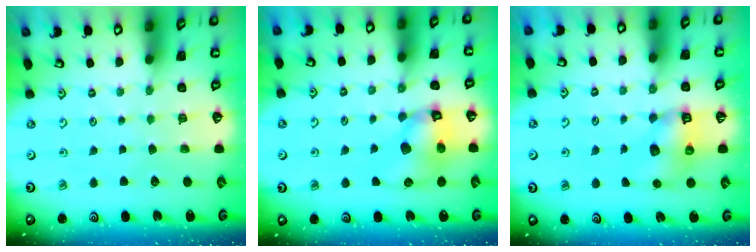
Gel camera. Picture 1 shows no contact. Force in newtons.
{"total": 10.7, "press": 10.6, "slide": 1.4}
{"total": 6.8, "press": 6.7, "slide": 1.0}